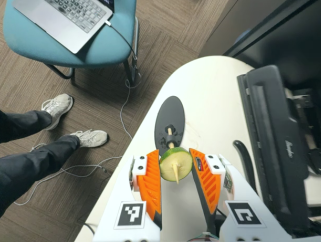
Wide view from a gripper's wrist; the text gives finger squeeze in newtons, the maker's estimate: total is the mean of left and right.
{"total": 9.0, "left": 9.0, "right": 9.0}